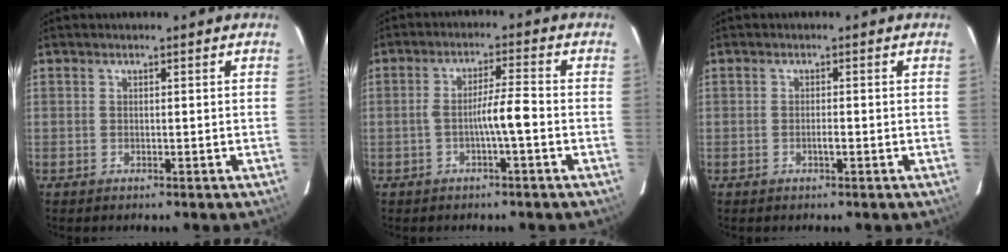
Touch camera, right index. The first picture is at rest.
{"total": 4.7, "force": [-1.5, -0.1, 4.5], "torque": [-0.078, 0.011, -0.025]}
{"total": 1.0, "force": [-0.5, 0.1, 0.9], "torque": [-0.018, 0.001, -0.008]}